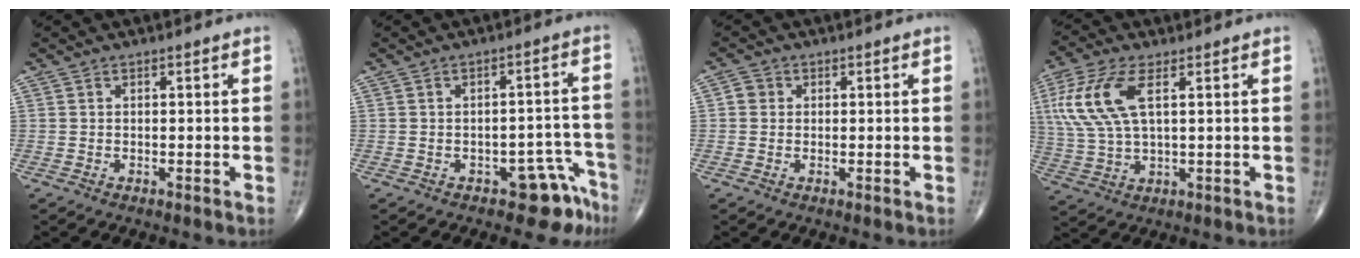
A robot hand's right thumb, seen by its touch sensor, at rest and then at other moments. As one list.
[{"total": 6.0, "force": [-4.3, 3.2, 2.8], "torque": [0.003, 0.052, -0.053]}, {"total": 2.7, "force": [0.3, 2.6, 0.9], "torque": [0.000, 0.004, 0.001]}, {"total": 12.6, "force": [3.8, 5.3, 10.8], "torque": [-0.265, 0.003, 0.080]}]